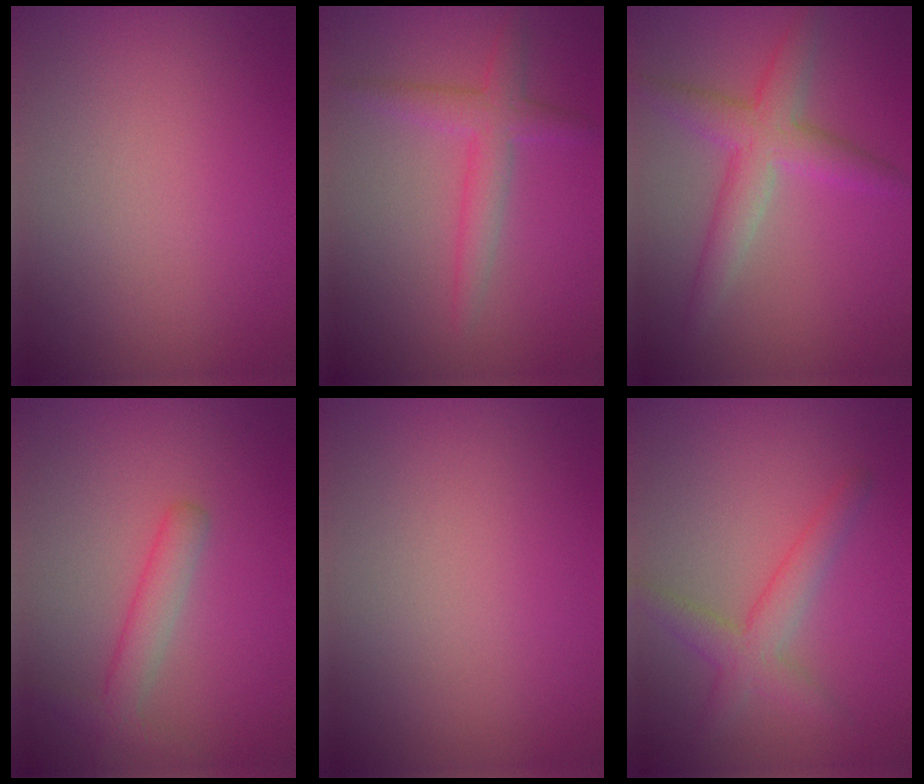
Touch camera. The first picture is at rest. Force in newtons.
{"total": 3.0, "press": 3.0, "slide": 0.1}
{"total": 4.3, "press": 4.3, "slide": 0.3}
{"total": 2.6, "press": 2.6, "slide": 0.1}
{"total": 0.0}
{"total": 3.1, "press": 3.1, "slide": 0.1}